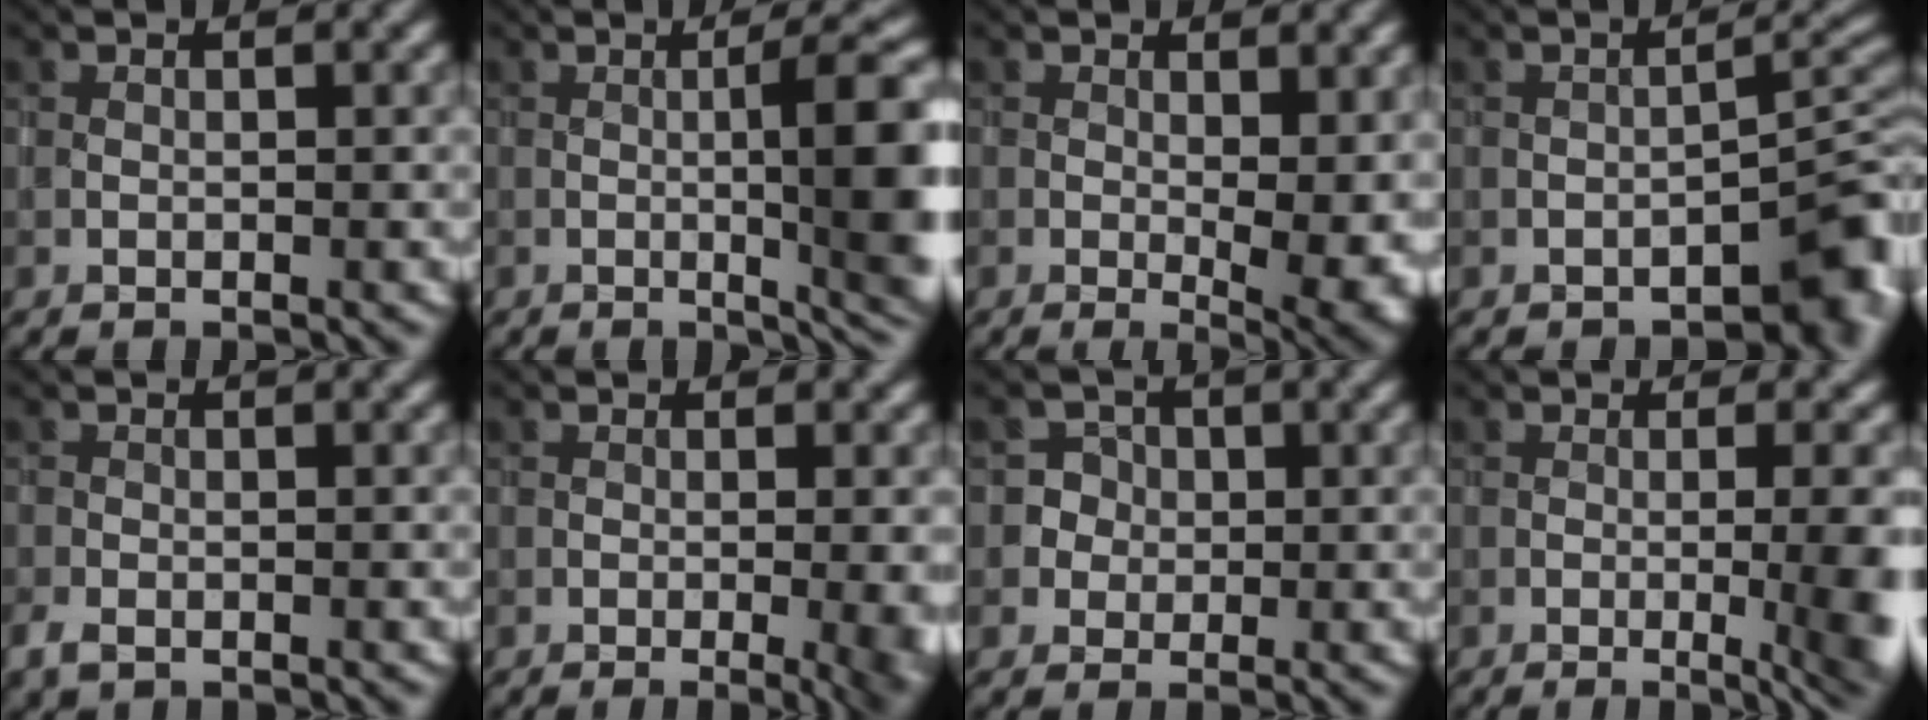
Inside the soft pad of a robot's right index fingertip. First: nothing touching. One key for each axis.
{"total": 8.7, "fx": -1.0, "fy": 1.8, "fz": 8.4, "tx": -0.108, "ty": 0.003, "tz": -0.013}
{"total": 6.0, "fx": -0.4, "fy": 2.7, "fz": 5.4, "tx": -0.075, "ty": -0.017, "tz": 0.004}
{"total": 5.1, "fx": -3.2, "fy": 2.1, "fz": 3.4, "tx": -0.028, "ty": 0.015, "tz": -0.047}
{"total": 1.7, "fx": -1.2, "fy": 0.9, "fz": 0.9, "tx": -0.020, "ty": -0.006, "tz": -0.027}
{"total": 6.9, "fx": -1.9, "fy": 3.1, "fz": 5.9, "tx": -0.034, "ty": -0.004, "tz": -0.013}
{"total": 3.2, "fx": -0.3, "fy": 3.2, "fz": 0.2, "tx": 0.025, "ty": 0.016, "tz": -0.015}
{"total": 7.9, "fx": -1.8, "fy": 2.6, "fz": 7.2, "tx": -0.065, "ty": -0.001, "tz": -0.015}